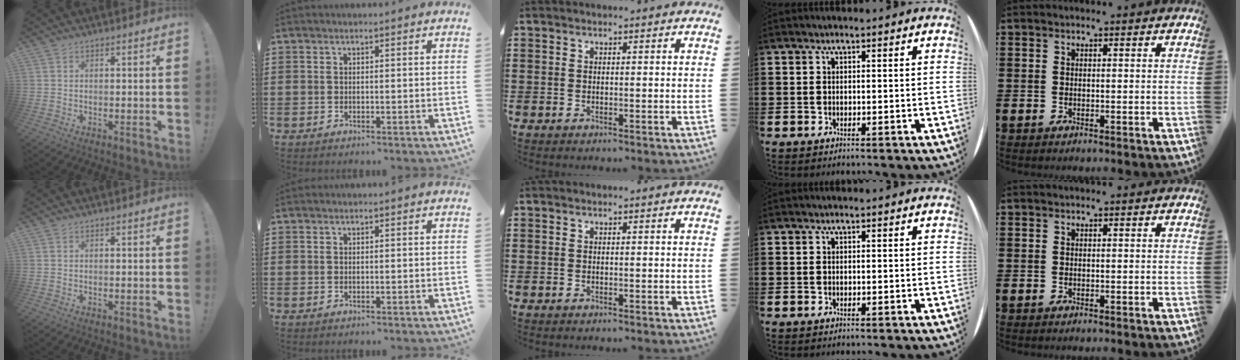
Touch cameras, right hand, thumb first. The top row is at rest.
{}